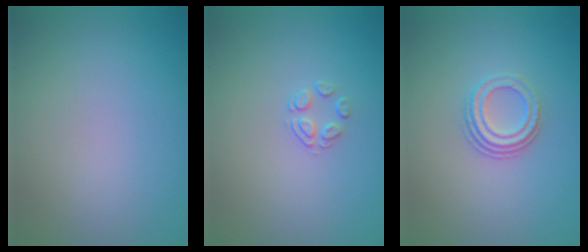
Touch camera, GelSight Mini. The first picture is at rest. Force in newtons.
{"total": 1.5, "press": 0.8, "slide": 1.3}
{"total": 3.0, "press": 2.2, "slide": 2.0}